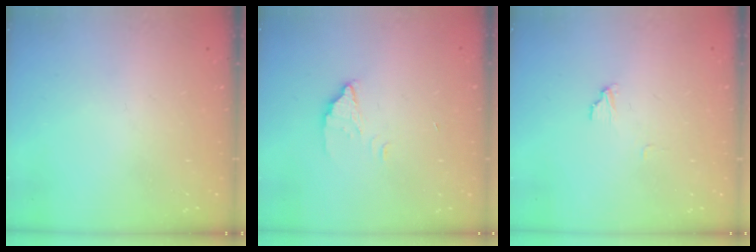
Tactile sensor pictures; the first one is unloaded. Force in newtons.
{"total": 1.8, "press": 1.8, "slide": 0.1}
{"total": 3.2, "press": 3.1, "slide": 0.3}